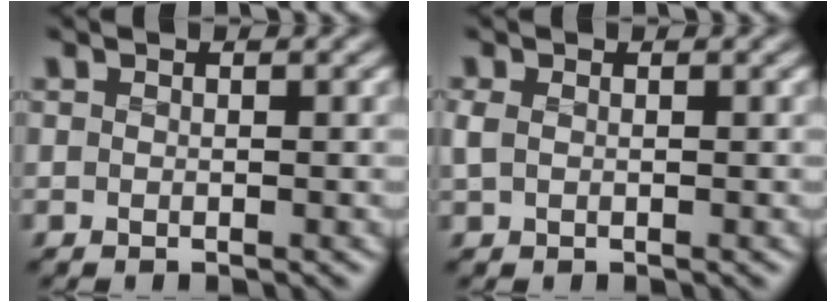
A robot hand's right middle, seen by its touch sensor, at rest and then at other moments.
{"total": 0.8, "force": [0.3, 0.5, 0.6], "torque": [-0.015, 0.003, 0.004]}